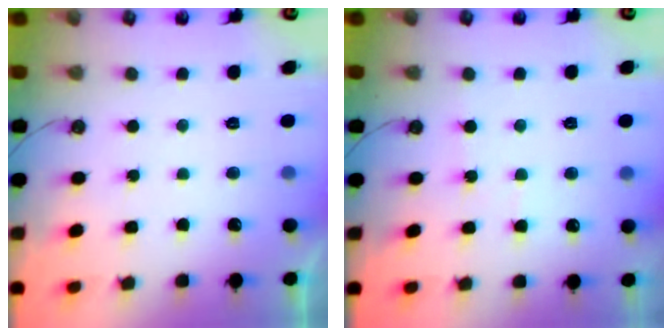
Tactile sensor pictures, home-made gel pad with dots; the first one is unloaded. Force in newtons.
{"total": 3.0, "press": 2.9, "slide": 0.5}